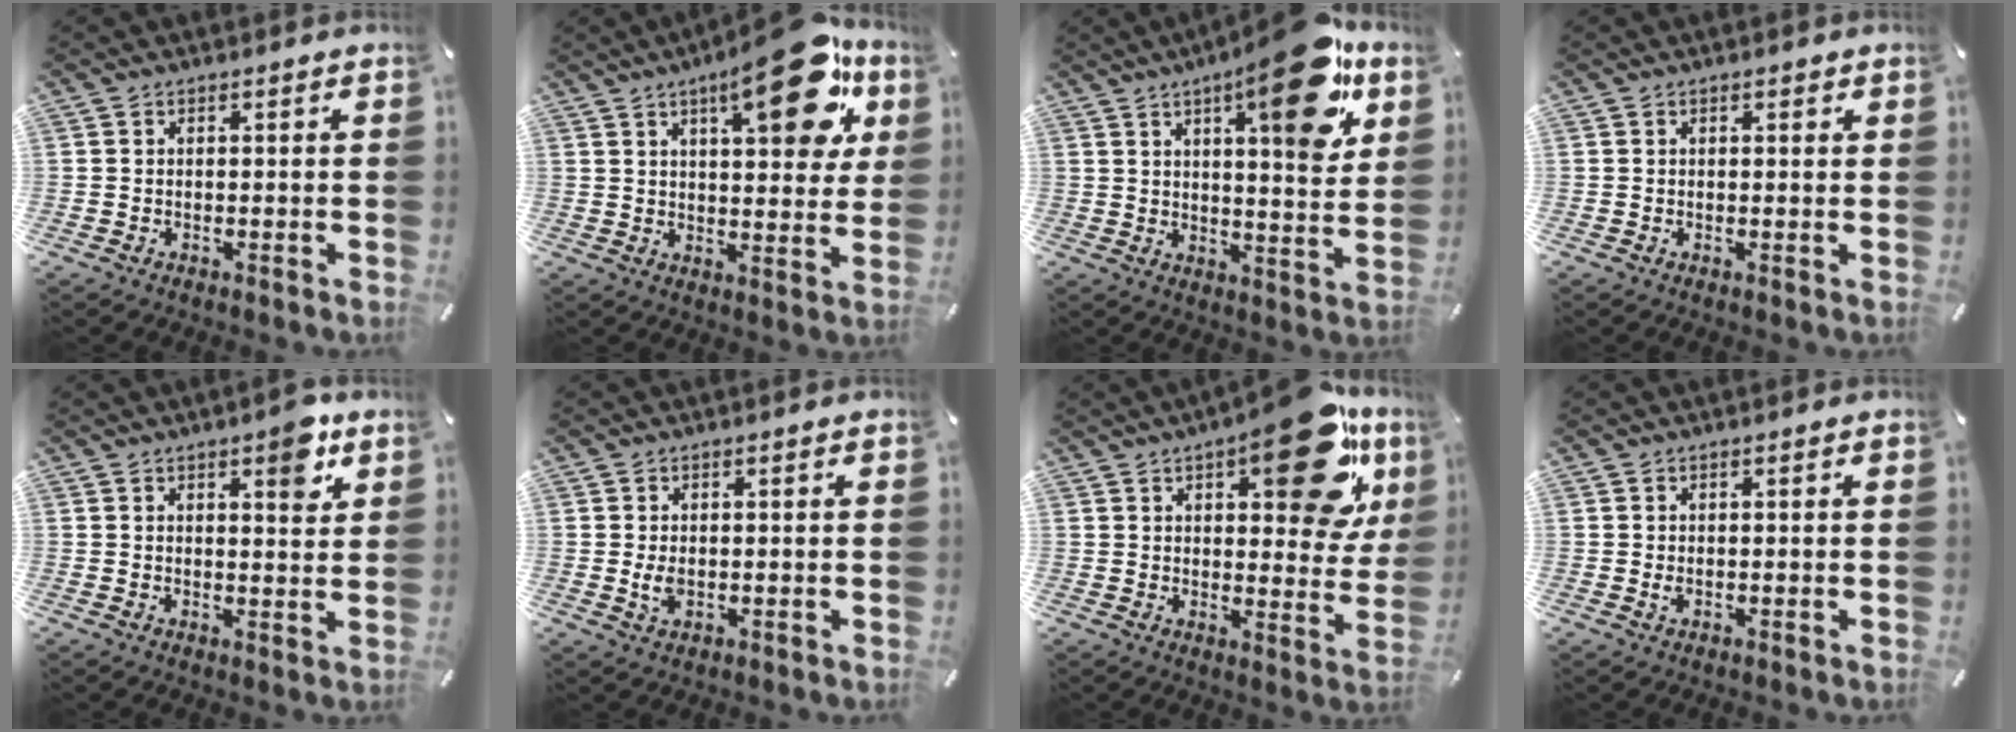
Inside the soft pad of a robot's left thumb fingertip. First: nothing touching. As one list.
[{"total": 20.4, "force": [10.8, 8.0, 15.4], "torque": [-0.204, -0.051, 0.164]}, {"total": 17.9, "force": [9.7, 5.2, 14.1], "torque": [-0.180, -0.053, 0.143]}, {"total": 0.8, "force": [0.3, 0.4, 0.6], "torque": [-0.012, 0.005, 0.004]}, {"total": 6.6, "force": [3.9, 2.7, 4.6], "torque": [-0.044, -0.024, 0.057]}, {"total": 2.8, "force": [0.0, 1.7, 2.1], "torque": [-0.048, -0.007, -0.006]}, {"total": 23.3, "force": [11.6, 9.8, 17.7], "torque": [-0.218, -0.066, 0.179]}, {"total": 1.0, "force": [0.1, 0.6, 0.8], "torque": [-0.017, 0.001, 0.001]}]